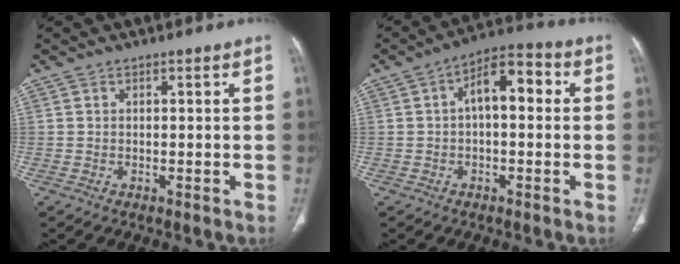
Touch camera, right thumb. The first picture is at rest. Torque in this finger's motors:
{"motor_torque": [2.33, 2.68, 1.07, -0.46, 0.04]}